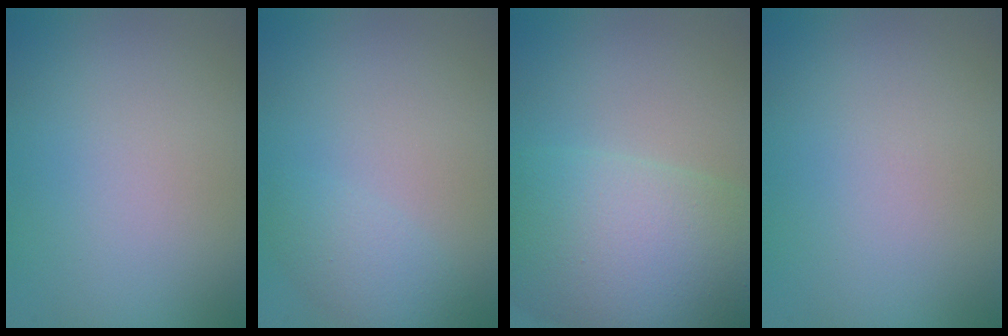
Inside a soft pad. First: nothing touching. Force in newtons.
{"total": 2.1, "press": 2.1, "slide": 0.0}
{"total": 11.2, "press": 11.2, "slide": 0.2}
{"total": 0.0}